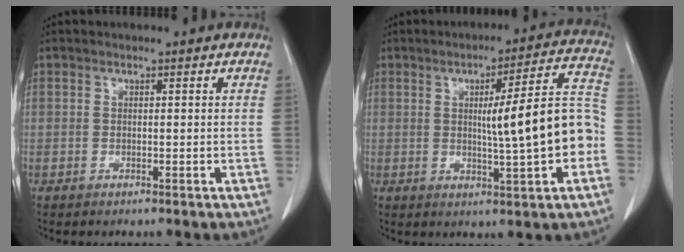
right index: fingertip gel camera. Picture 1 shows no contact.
{"total": 12.5, "force": [-1.3, 0.6, 12.4], "torque": [-0.169, 0.021, -0.015]}